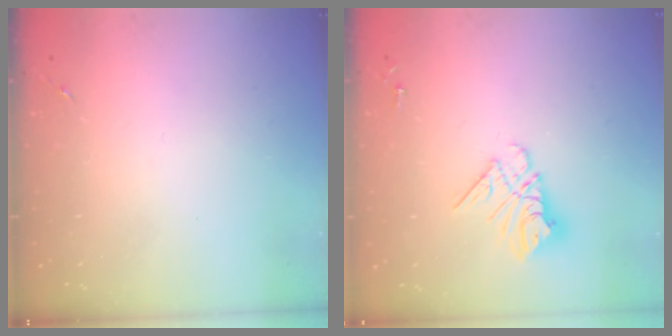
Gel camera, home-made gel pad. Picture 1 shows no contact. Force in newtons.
{"total": 10.7, "press": 10.7, "slide": 1.0}